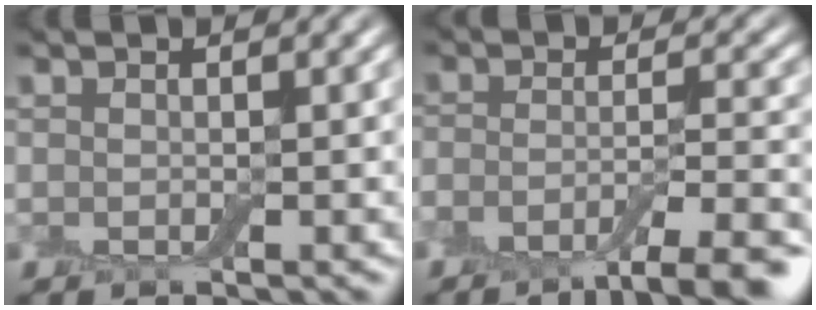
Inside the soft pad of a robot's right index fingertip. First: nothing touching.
{"total": 7.2, "force": [-4.9, 1.5, 5.1], "torque": [-0.078, -0.003, -0.081]}